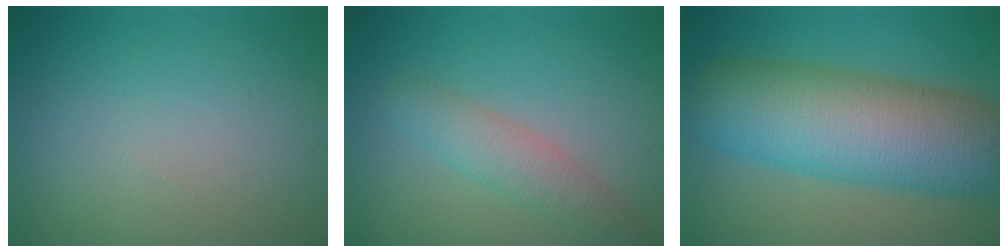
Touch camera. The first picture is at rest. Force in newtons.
{"total": 3.0, "press": 2.9, "slide": 0.2}
{"total": 12.6, "press": 12.6, "slide": 0.4}